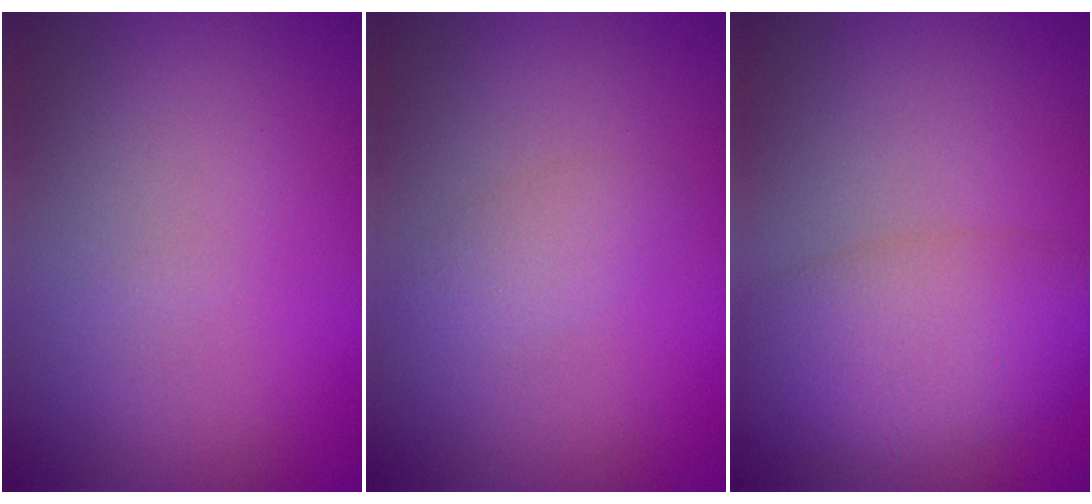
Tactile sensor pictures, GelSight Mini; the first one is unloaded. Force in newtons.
{"total": 1.5, "press": 1.5, "slide": 0.1}
{"total": 5.4, "press": 5.4, "slide": 0.2}